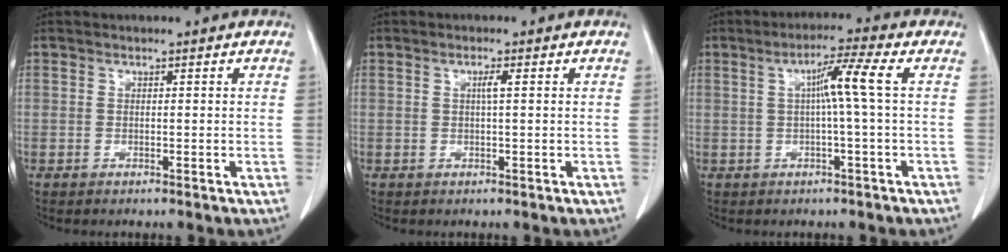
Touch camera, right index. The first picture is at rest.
{"total": 1.5, "force": [0.4, 0.0, 1.4], "torque": [-0.024, 0.002, 0.005]}
{"total": 5.8, "force": [0.8, -1.2, 5.6], "torque": [-0.095, 0.009, 0.014]}